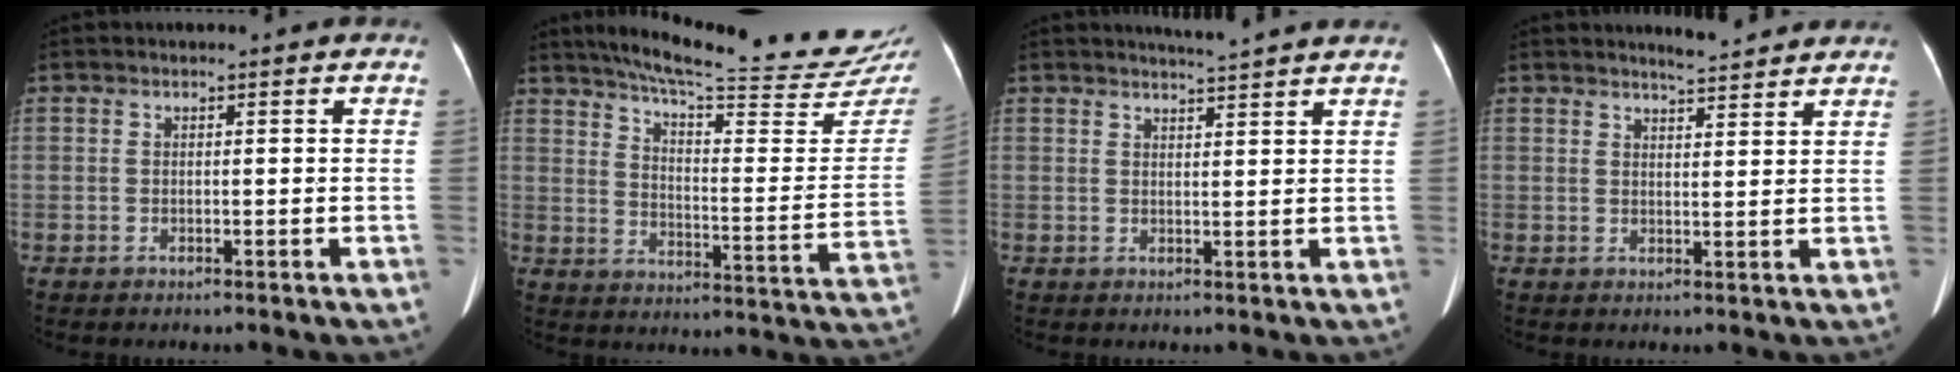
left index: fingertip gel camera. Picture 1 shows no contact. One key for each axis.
{"total": 25.3, "fx": 22.5, "fy": 1.2, "fz": 11.5, "tx": -0.173, "ty": -0.072, "tz": 0.288}
{"total": 4.3, "fx": 4.0, "fy": -1.0, "fz": 1.3, "tx": -0.019, "ty": 0.002, "tz": 0.050}
{"total": 5.0, "fx": 4.7, "fy": 0.3, "fz": 1.5, "tx": -0.031, "ty": 0.006, "tz": 0.063}